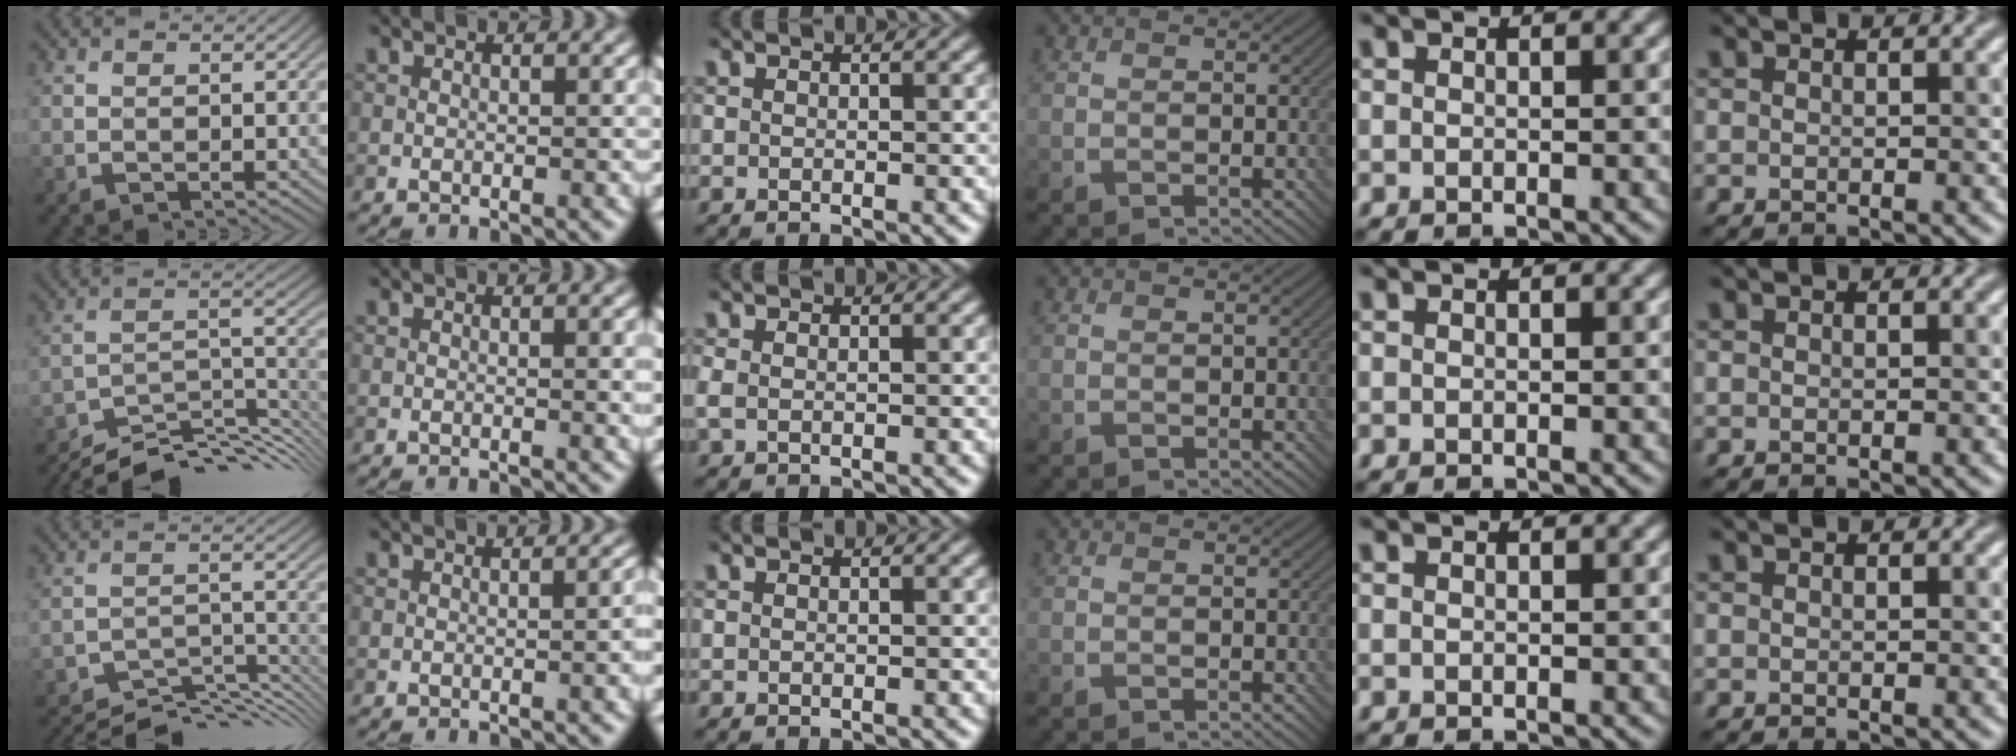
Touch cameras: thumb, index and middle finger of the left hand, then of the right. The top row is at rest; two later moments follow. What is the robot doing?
{"motion": "insert", "object": "bottle cap"}